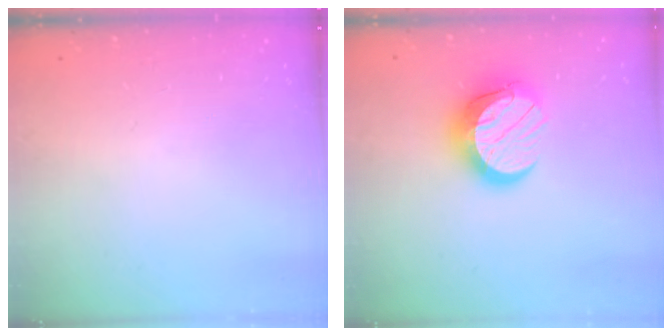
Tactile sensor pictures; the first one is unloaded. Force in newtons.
{"total": 13.1, "press": 13.0, "slide": 1.1}